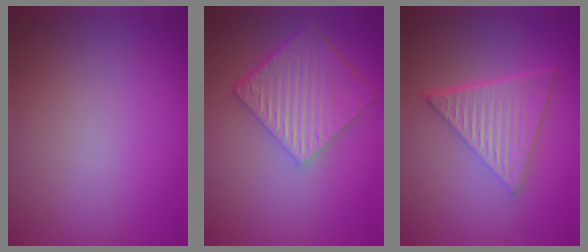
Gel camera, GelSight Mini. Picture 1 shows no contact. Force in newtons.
{"total": 7.0, "press": 4.9, "slide": 5.0}
{"total": 6.8, "press": 4.5, "slide": 5.1}